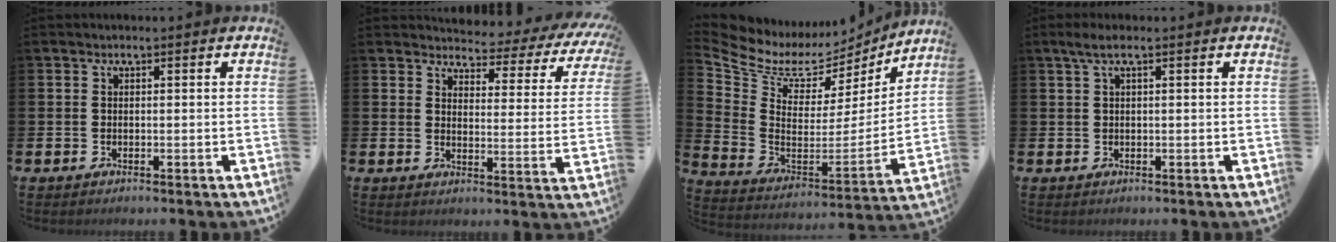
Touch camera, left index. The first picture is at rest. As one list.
[{"total": 3.5, "force": [3.2, 1.3, 0.8], "torque": [-0.024, -0.038, 0.046]}, {"total": 7.7, "force": [6.0, 4.3, 2.3], "torque": [-0.090, -0.043, 0.102]}, {"total": 2.0, "force": [0.8, 0.2, 1.8], "torque": [-0.040, 0.006, 0.016]}]